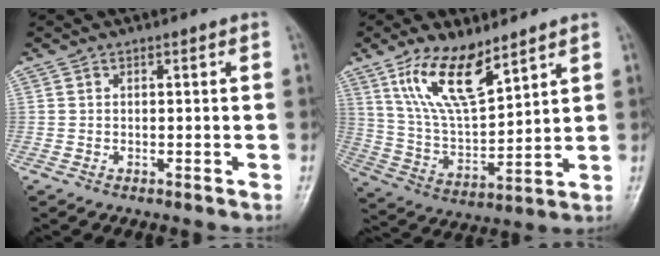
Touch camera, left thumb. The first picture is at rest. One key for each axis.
{"total": 13.3, "fx": 8.4, "fy": 4.9, "fz": 9.0, "tx": -0.152, "ty": -0.045, "tz": 0.175}